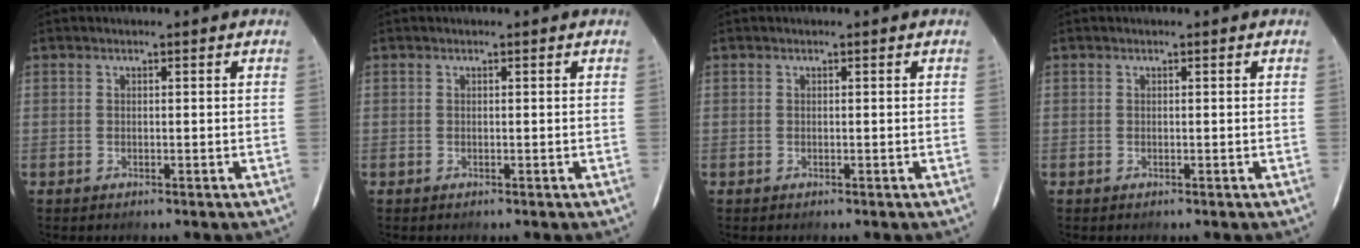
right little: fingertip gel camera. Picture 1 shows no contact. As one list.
[{"total": 0.0}, {"total": 0.0}, {"total": 0.0}]